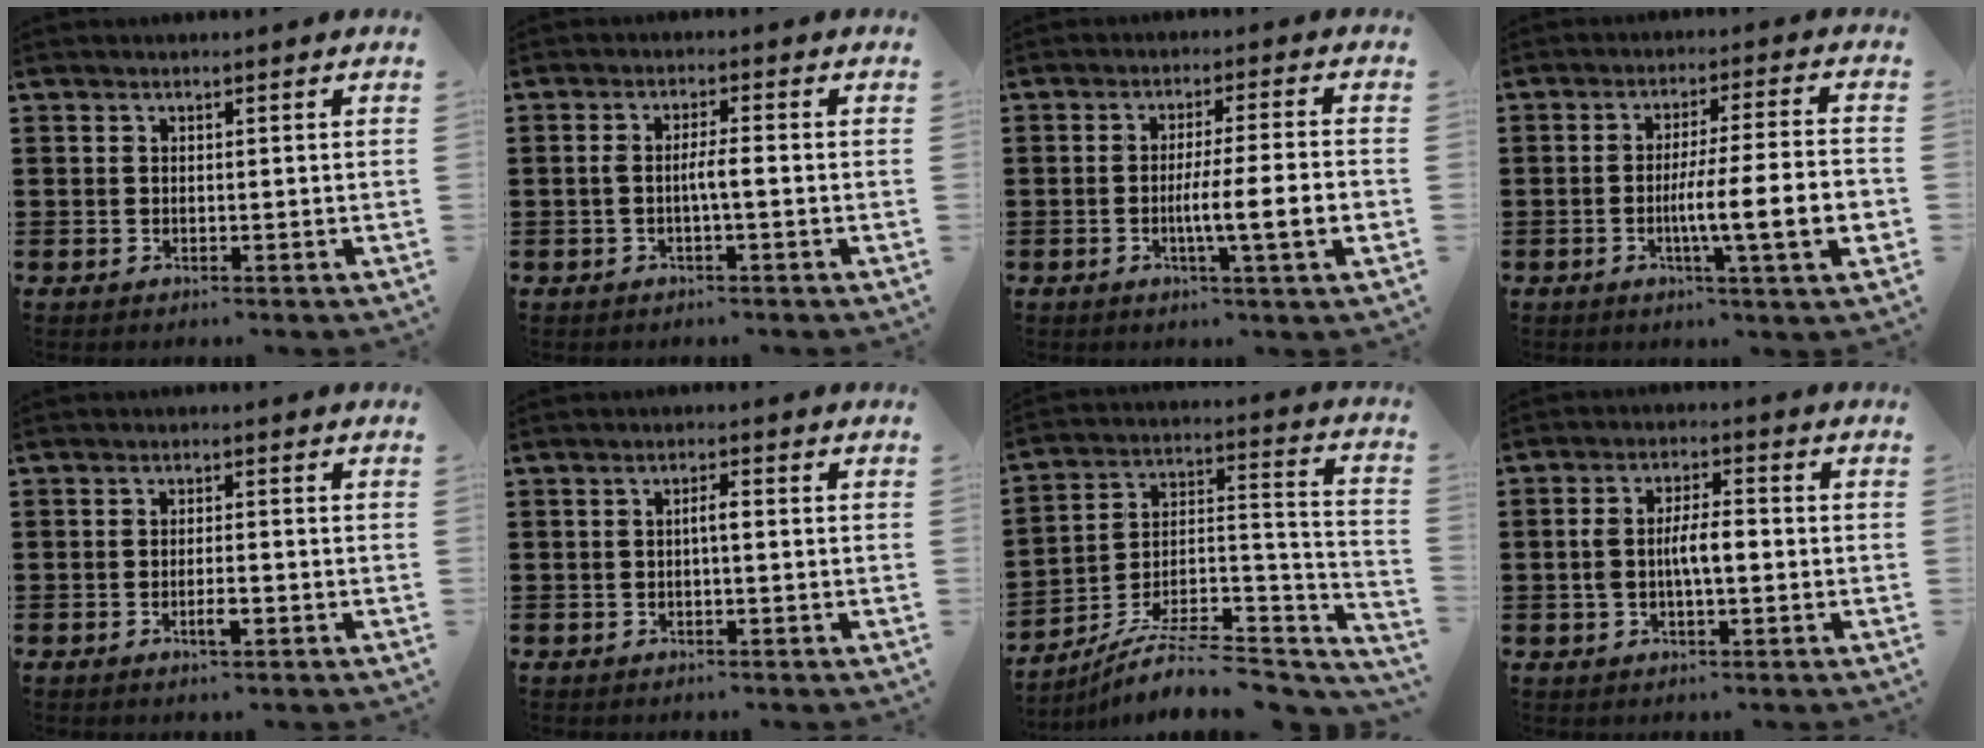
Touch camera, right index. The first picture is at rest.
{"total": 2.8, "force": [-0.7, 0.3, 2.7], "torque": [-0.056, -0.003, -0.016]}
{"total": 6.9, "force": [-1.8, 0.0, 6.7], "torque": [-0.113, -0.009, -0.032]}
{"total": 10.0, "force": [-2.7, 0.6, 9.6], "torque": [-0.169, -0.009, -0.051]}
{"total": 2.4, "force": [-1.1, 0.7, 2.0], "torque": [-0.043, -0.001, -0.023]}
{"total": 1.8, "force": [-0.2, 0.3, 1.7], "torque": [-0.034, 0.003, -0.006]}
{"total": 8.5, "force": [-6.8, 2.6, 4.4], "torque": [-0.063, 0.014, -0.127]}
{"total": 5.3, "force": [-0.5, 2.0, 4.8], "torque": [-0.101, 0.003, -0.015]}